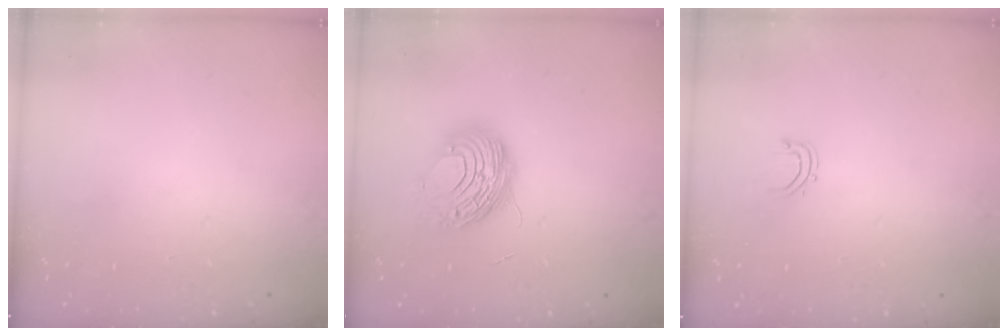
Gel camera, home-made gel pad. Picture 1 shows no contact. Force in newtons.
{"total": 10.6, "press": 10.5, "slide": 1.5}
{"total": 2.8, "press": 2.8, "slide": 0.5}